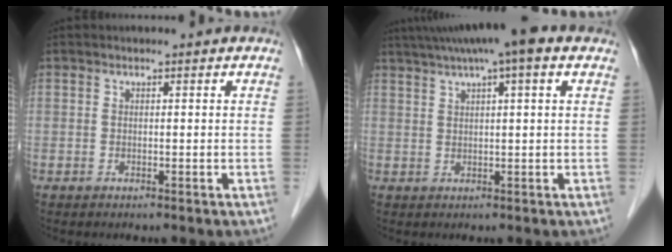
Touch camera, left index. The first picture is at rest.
{"total": 10.3, "force": [6.7, 0.9, 7.8], "torque": [-0.131, 0.040, 0.096]}